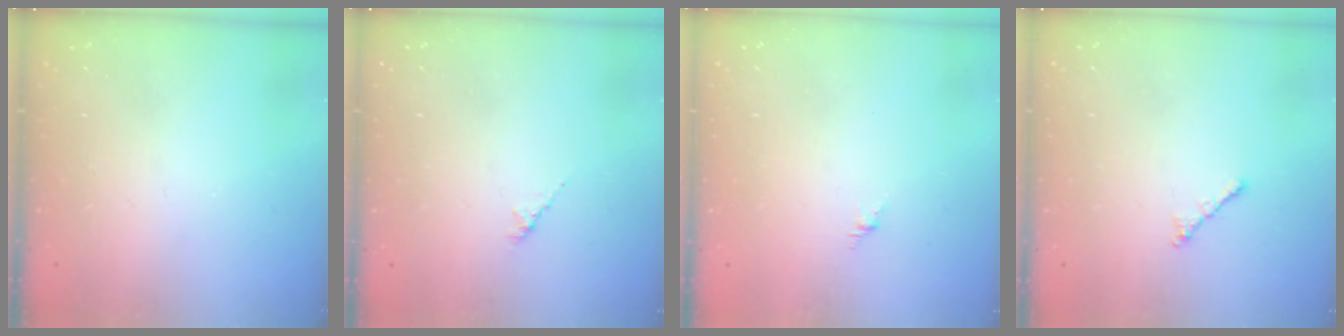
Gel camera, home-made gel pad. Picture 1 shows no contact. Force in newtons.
{"total": 1.5, "press": 1.4, "slide": 0.5}
{"total": 0.0}
{"total": 1.0, "press": 0.9, "slide": 0.4}